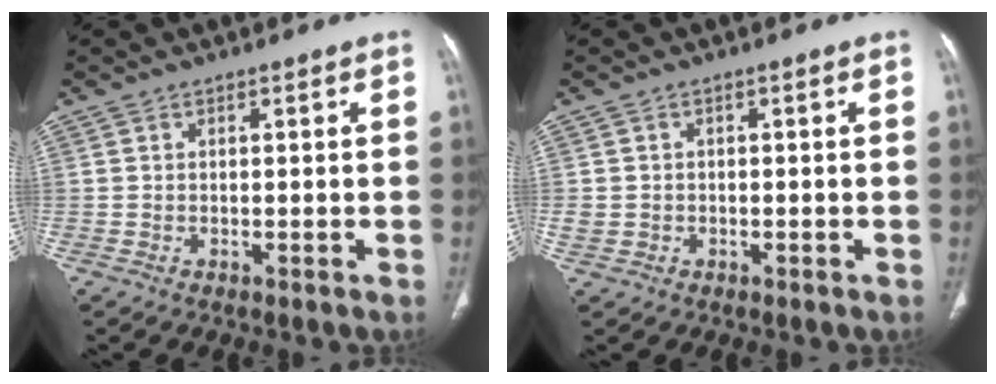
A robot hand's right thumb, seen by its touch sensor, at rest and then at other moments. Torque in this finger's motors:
{"motor_torque": [-0.16, -0.16, 0.35, 0.04, 0.09]}